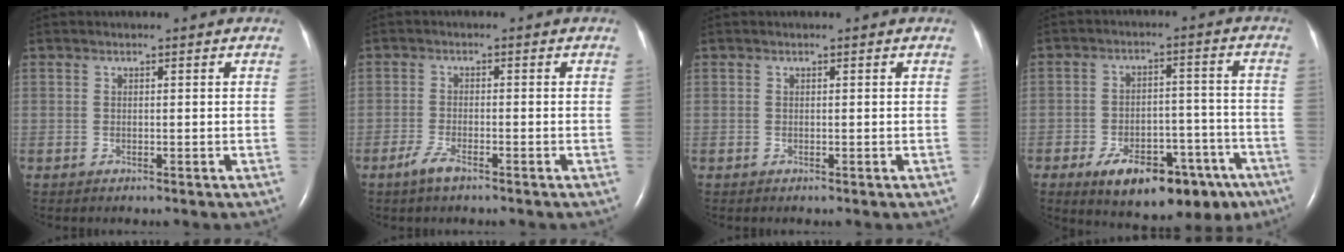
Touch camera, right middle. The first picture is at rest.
{"total": 2.7, "force": [-1.9, 0.5, 1.9], "torque": [-0.046, -0.003, -0.038]}
{"total": 0.0}
{"total": 16.8, "force": [-10.5, 7.6, 10.6], "torque": [-0.111, 0.024, -0.144]}